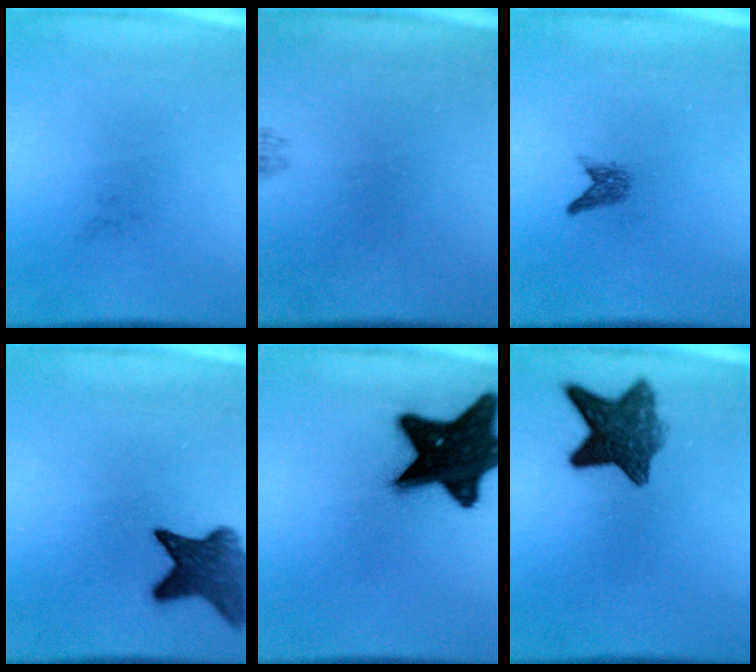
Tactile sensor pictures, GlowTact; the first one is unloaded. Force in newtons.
{"total": 0.7}
{"total": 1.5}
{"total": 8.0}
{"total": 19.8}
{"total": 8.9}